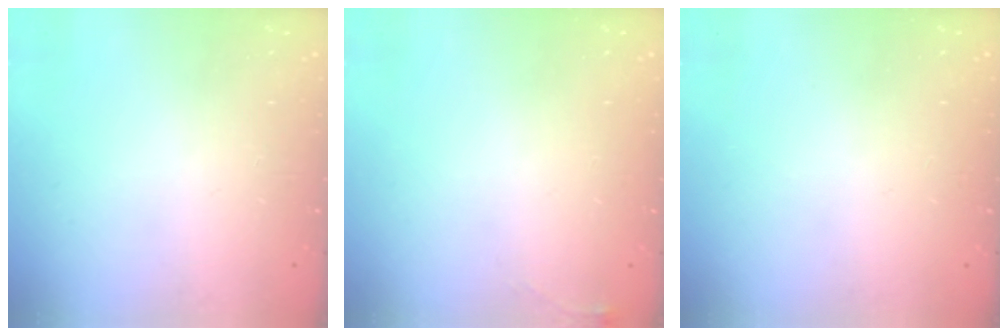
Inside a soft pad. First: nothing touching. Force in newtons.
{"total": 3.7, "press": 3.7, "slide": 0.5}
{"total": 12.1, "press": 3.1, "slide": 11.7}